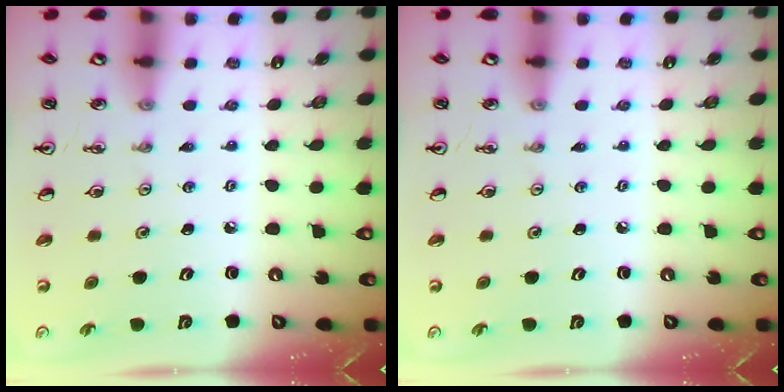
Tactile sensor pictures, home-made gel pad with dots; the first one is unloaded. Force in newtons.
{"total": 0.0}